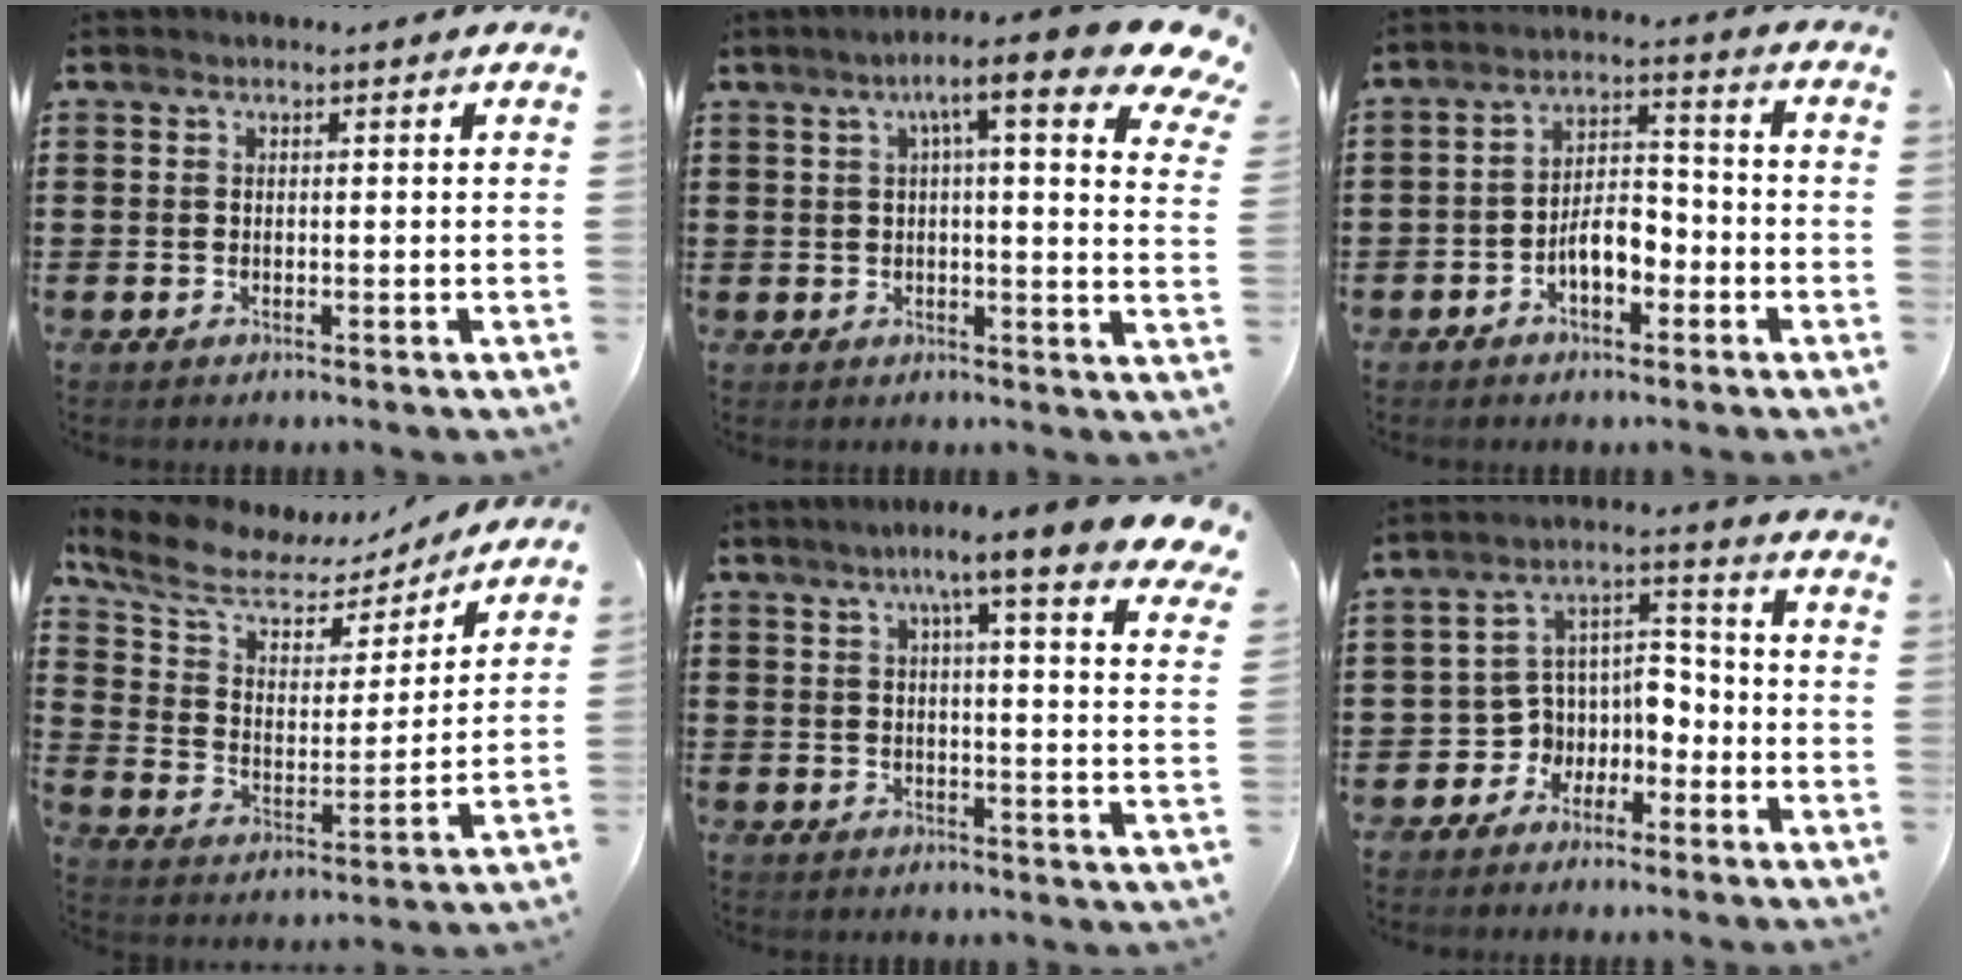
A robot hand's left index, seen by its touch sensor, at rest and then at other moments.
{"total": 10.6, "force": [6.0, 1.3, 8.6], "torque": [-0.141, -0.020, 0.093]}
{"total": 5.7, "force": [-3.0, 2.8, 4.0], "torque": [-0.068, 0.009, -0.059]}
{"total": 8.9, "force": [6.9, 3.9, 4.2], "torque": [-0.117, -0.028, 0.119]}
{"total": 8.2, "force": [5.7, 0.1, 5.9], "torque": [-0.109, -0.022, 0.089]}
{"total": 5.5, "force": [-2.9, 4.6, 0.8], "torque": [-0.031, 0.000, -0.057]}